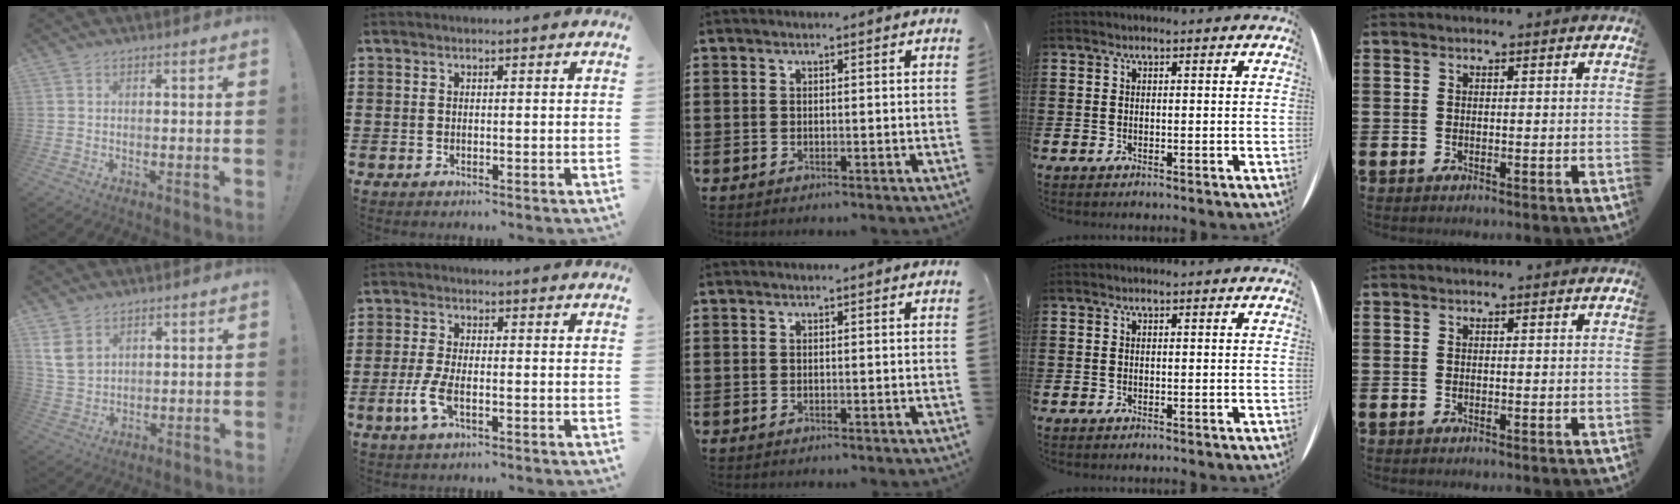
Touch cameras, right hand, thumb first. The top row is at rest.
{"thumb": {"total": 7.0, "force": [3.5, 4.7, 3.9], "torque": [-0.079, -0.007, 0.073]}, "index": {"total": 4.3, "force": [-1.5, 1.4, 3.8], "torque": [-0.091, -0.009, -0.033]}}